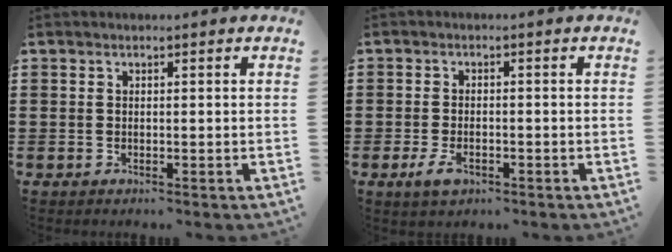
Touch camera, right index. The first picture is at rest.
{"total": 2.8, "force": [-1.3, 1.3, 2.1], "torque": [-0.052, -0.008, -0.027]}